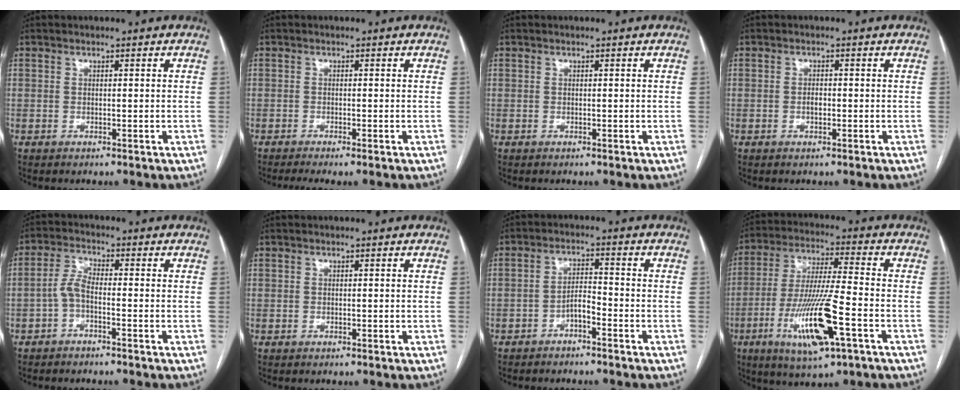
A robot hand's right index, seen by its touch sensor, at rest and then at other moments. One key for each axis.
{"total": 2.0, "fx": -1.4, "fy": 0.1, "fz": 1.4, "tx": -0.021, "ty": -0.004, "tz": -0.027}
{"total": 0.0}
{"total": 1.3, "fx": -0.3, "fy": 0.7, "fz": 1.1, "tx": -0.018, "ty": 0.003, "tz": -0.005}
{"total": 3.2, "fx": -1.3, "fy": 0.9, "fz": 2.7, "tx": -0.060, "ty": 0.009, "tz": -0.029}
{"total": 0.0}
{"total": 2.9, "fx": -1.9, "fy": 0.8, "fz": 2.1, "tx": -0.035, "ty": 0.006, "tz": -0.035}
{"total": 15.1, "fx": -5.7, "fy": 1.5, "fz": 13.9, "tx": -0.277, "ty": -0.022, "tz": -0.100}